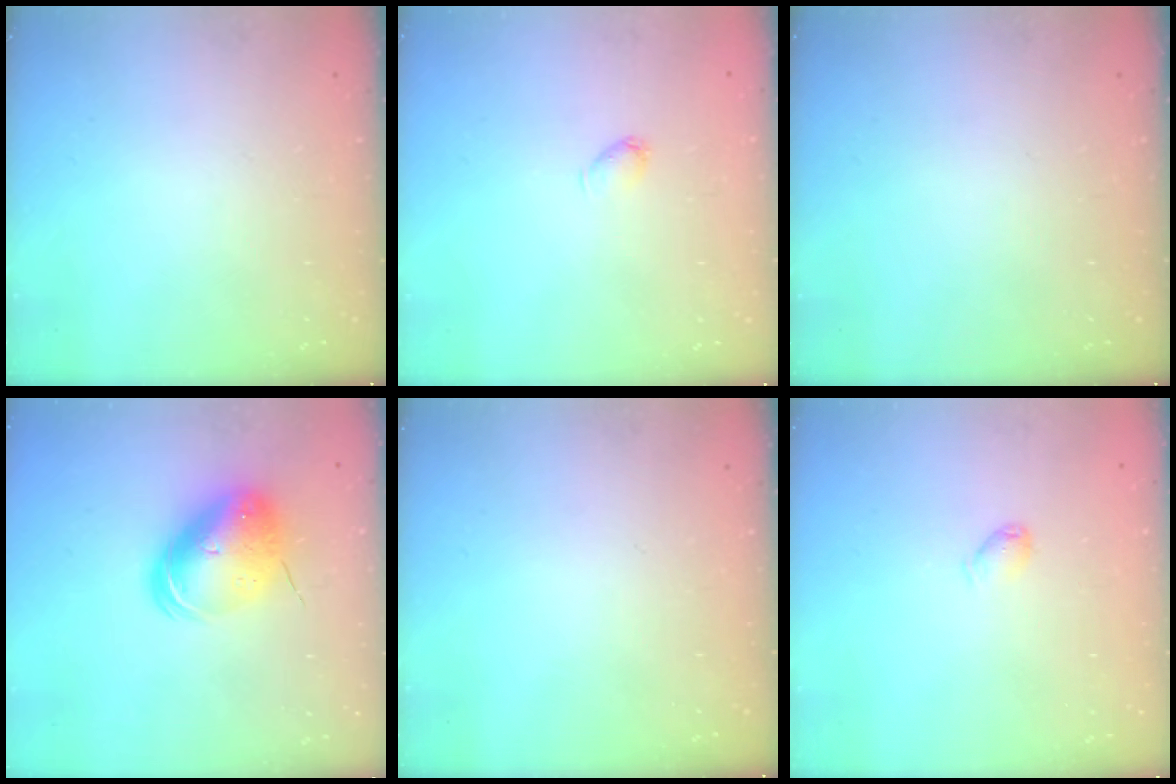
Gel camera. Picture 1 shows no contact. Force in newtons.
{"total": 2.5, "press": 2.4, "slide": 0.4}
{"total": 0.0}
{"total": 10.9, "press": 10.7, "slide": 2.0}
{"total": 0.0}
{"total": 3.0, "press": 3.0, "slide": 0.4}